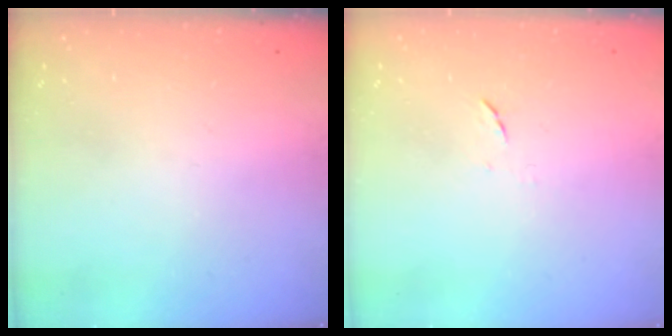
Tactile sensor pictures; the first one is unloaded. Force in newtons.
{"total": 4.3, "press": 4.2, "slide": 0.6}